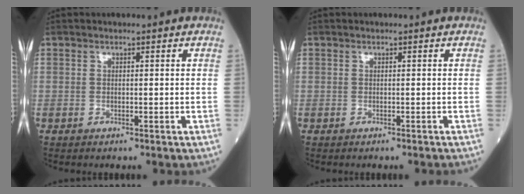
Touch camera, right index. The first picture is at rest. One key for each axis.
{"total": 1.2, "fx": -1.1, "fy": -0.2, "fz": 0.4, "tx": -0.002, "ty": 0.002, "tz": -0.016}